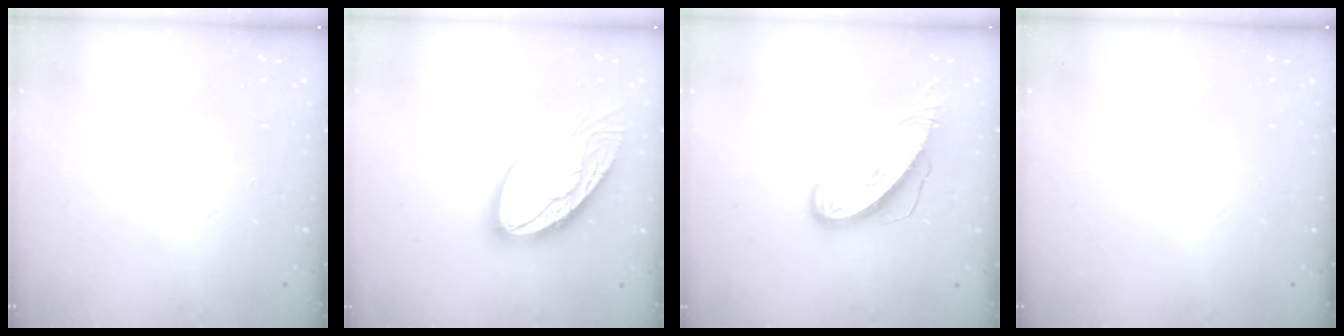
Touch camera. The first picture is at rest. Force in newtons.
{"total": 15.8, "press": 15.7, "slide": 1.6}
{"total": 8.7, "press": 8.7, "slide": 0.5}
{"total": 0.0}